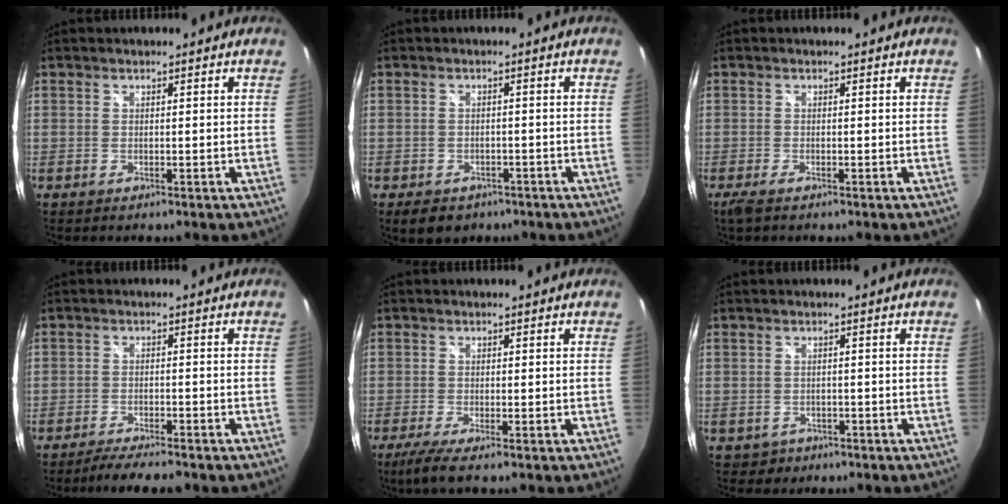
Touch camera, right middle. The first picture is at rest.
{"total": 5.3, "force": [-3.4, 3.6, 2.1], "torque": [-0.041, -0.007, -0.042]}
{"total": 2.2, "force": [-1.5, 0.3, 1.6], "torque": [-0.032, -0.010, -0.027]}
{"total": 5.5, "force": [-4.9, 0.6, 2.4], "torque": [-0.062, -0.005, -0.083]}
{"total": 4.1, "force": [-2.8, -0.2, 2.9], "torque": [-0.068, -0.017, -0.054]}
{"total": 2.8, "force": [-1.5, 2.4, 0.4], "torque": [-0.016, -0.001, -0.018]}